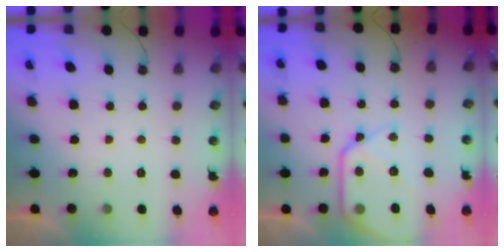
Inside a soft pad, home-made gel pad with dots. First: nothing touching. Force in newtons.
{"total": 15.7, "press": 15.6, "slide": 1.3}